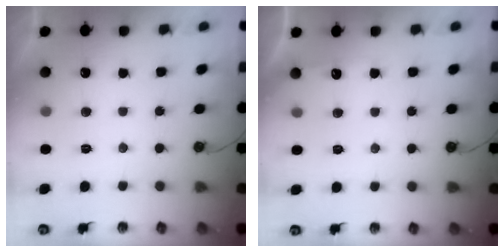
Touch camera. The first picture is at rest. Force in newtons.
{"total": 3.8, "press": 3.8, "slide": 0.3}